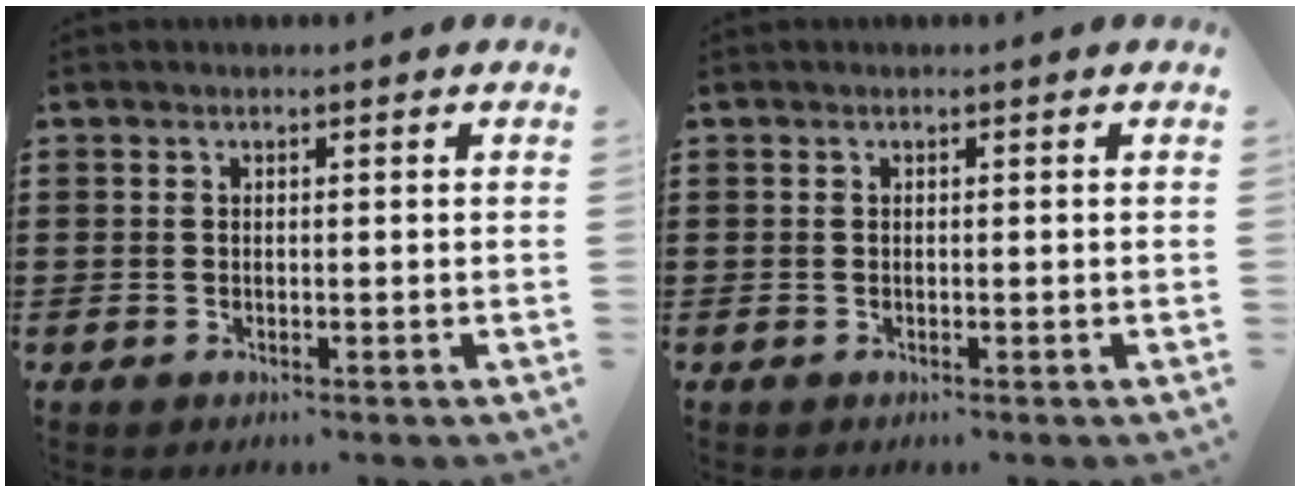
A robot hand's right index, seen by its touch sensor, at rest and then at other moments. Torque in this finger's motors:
{"motor_torque": [0.00, 0.00, 0.00, 0.00]}